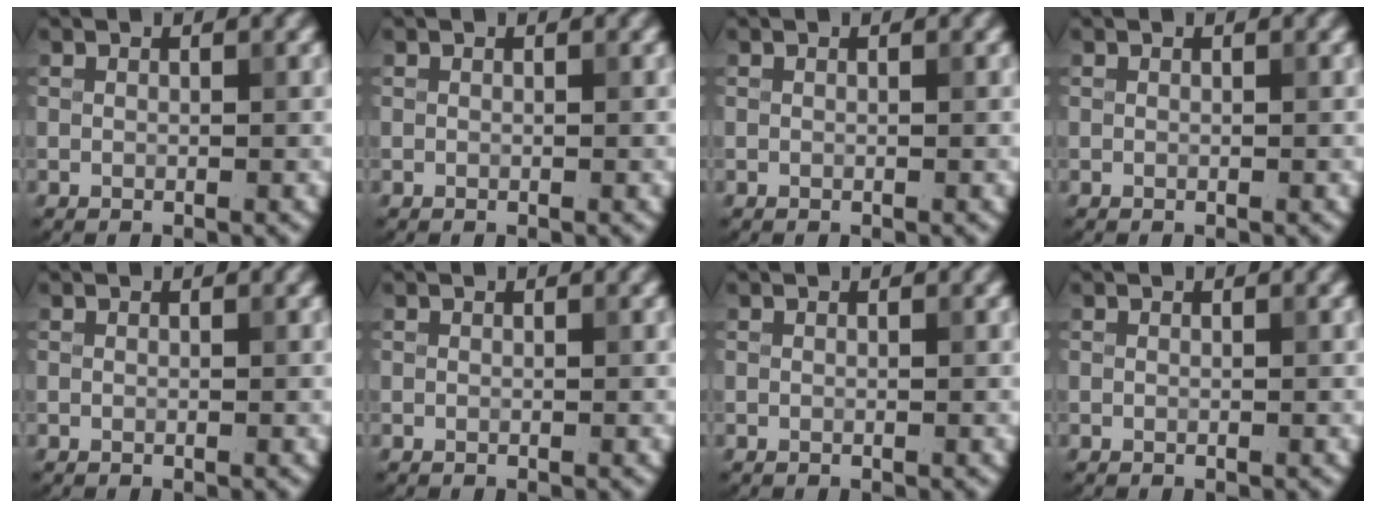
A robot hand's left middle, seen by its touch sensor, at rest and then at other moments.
{"total": 0.0}
{"total": 0.0}
{"total": 0.0}
{"total": 0.0}
{"total": 0.0}
{"total": 0.0}
{"total": 0.0}